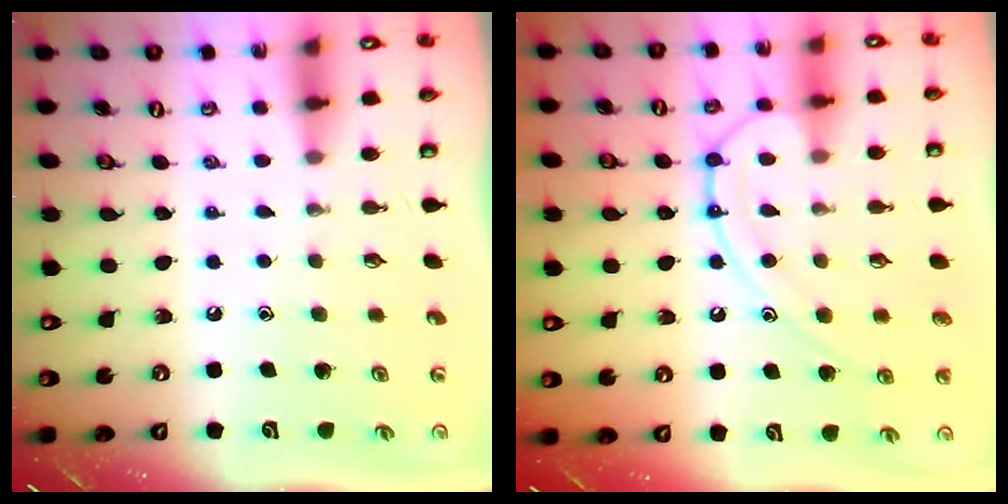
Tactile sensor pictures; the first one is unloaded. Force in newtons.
{"total": 14.4, "press": 14.3, "slide": 1.3}